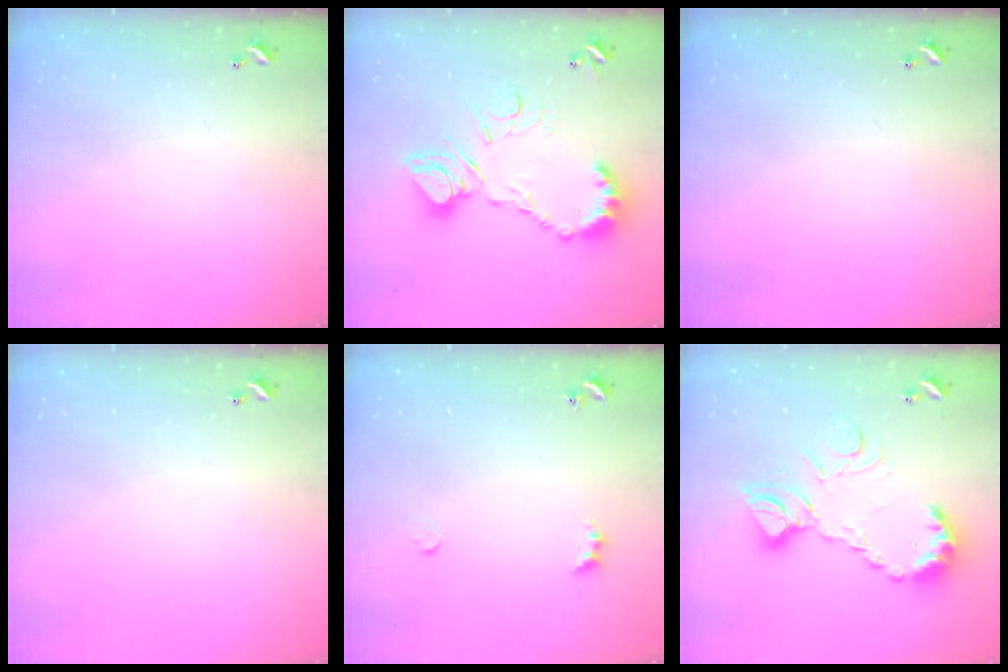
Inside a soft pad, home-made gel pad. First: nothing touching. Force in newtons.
{"total": 16.1, "press": 16.0, "slide": 1.8}
{"total": 0.0}
{"total": 0.0}
{"total": 1.9, "press": 1.9, "slide": 0.5}
{"total": 14.9, "press": 14.9, "slide": 0.7}